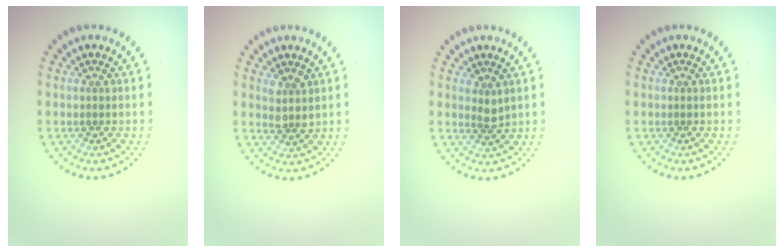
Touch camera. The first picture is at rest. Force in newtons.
{"total": 1.6, "press": 1.4, "slide": 0.8}
{"total": 1.3, "press": 1.0, "slide": 0.7}
{"total": 0.0}